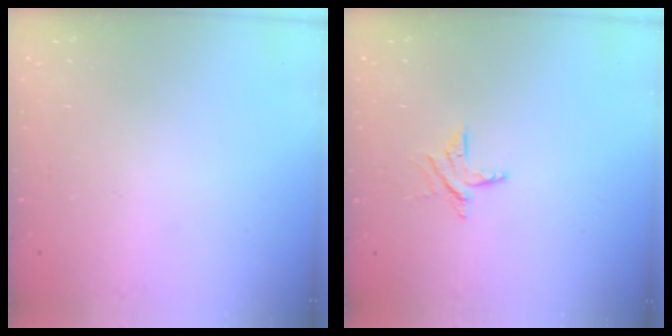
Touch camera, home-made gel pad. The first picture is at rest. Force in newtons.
{"total": 5.7, "press": 5.7, "slide": 0.5}